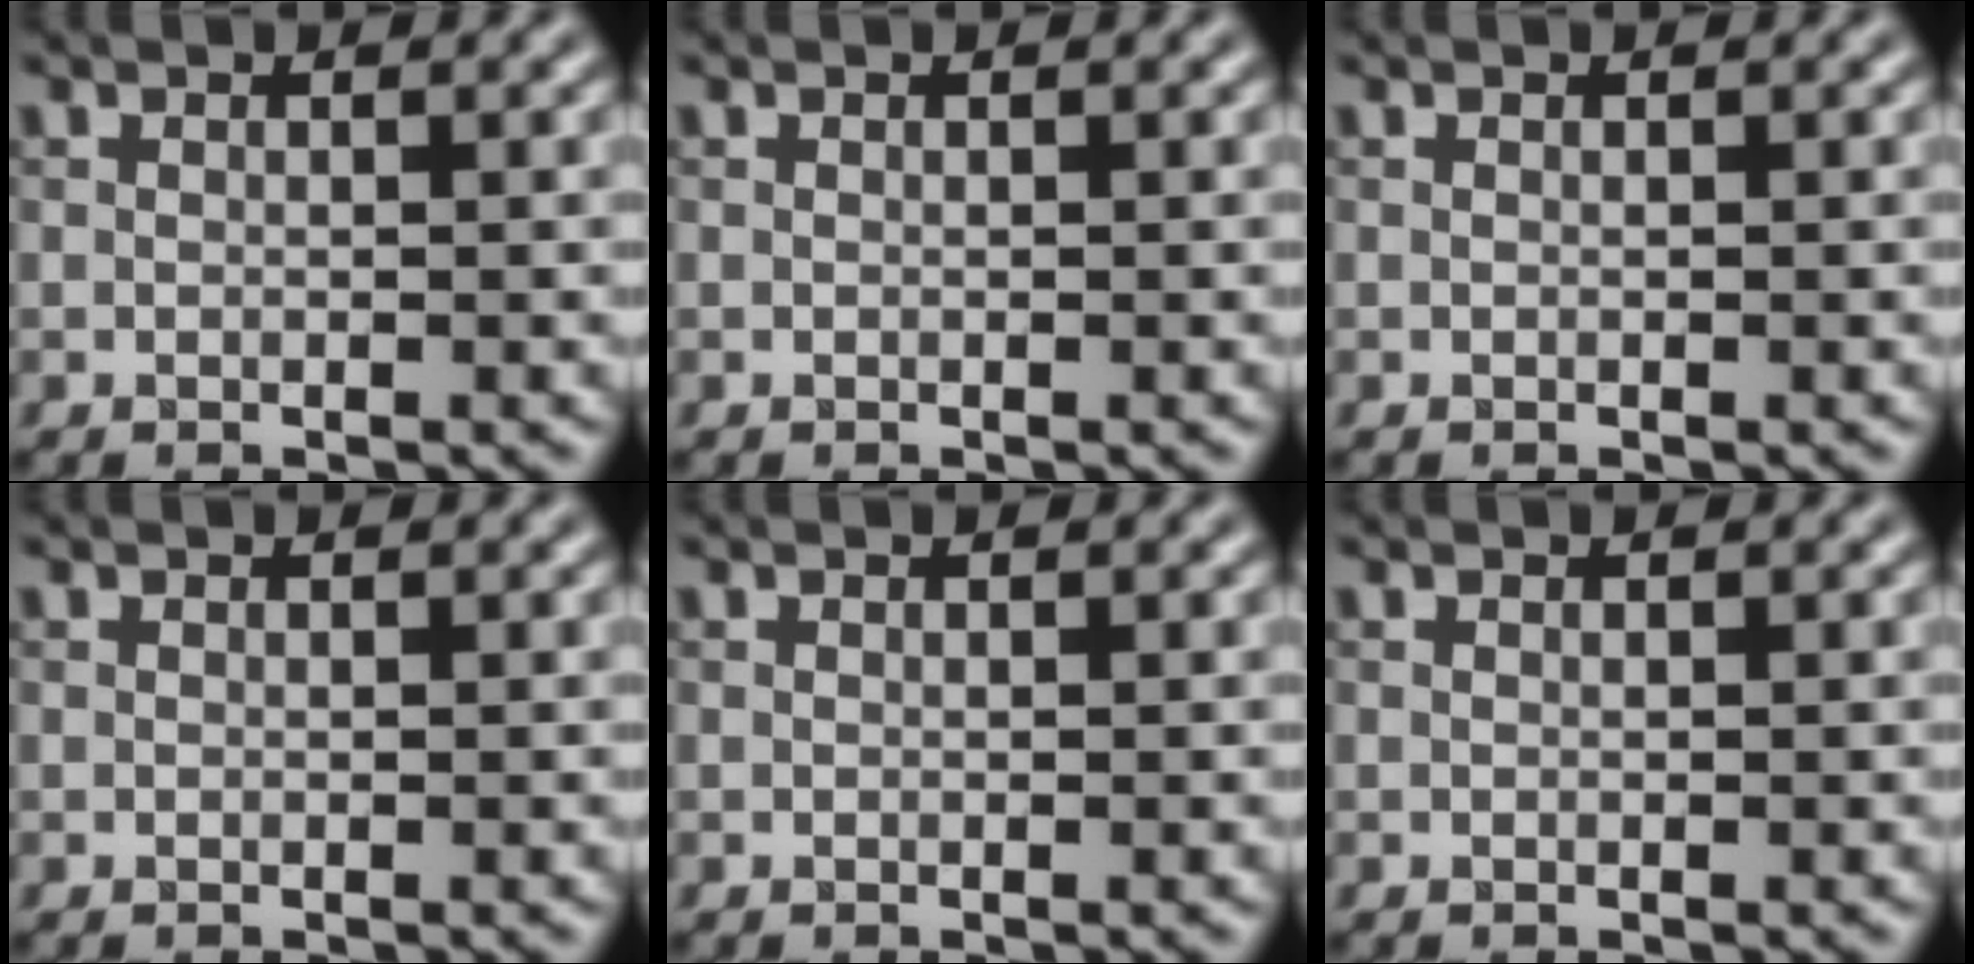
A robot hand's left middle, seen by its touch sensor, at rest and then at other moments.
{"total": 0.0}
{"total": 0.0}
{"total": 0.0}
{"total": 0.0}
{"total": 0.0}